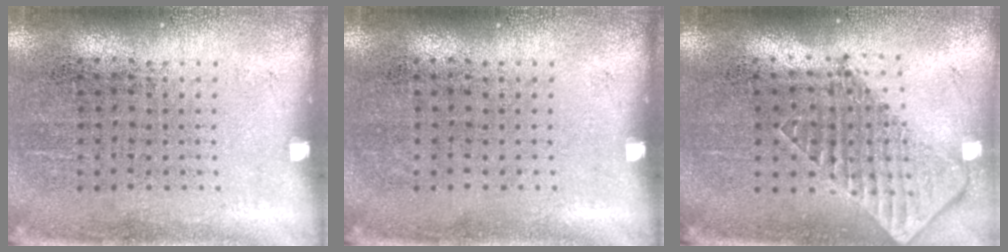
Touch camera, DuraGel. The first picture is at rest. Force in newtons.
{"total": 0.0}
{"total": 1.9, "press": 1.5, "slide": 1.2}